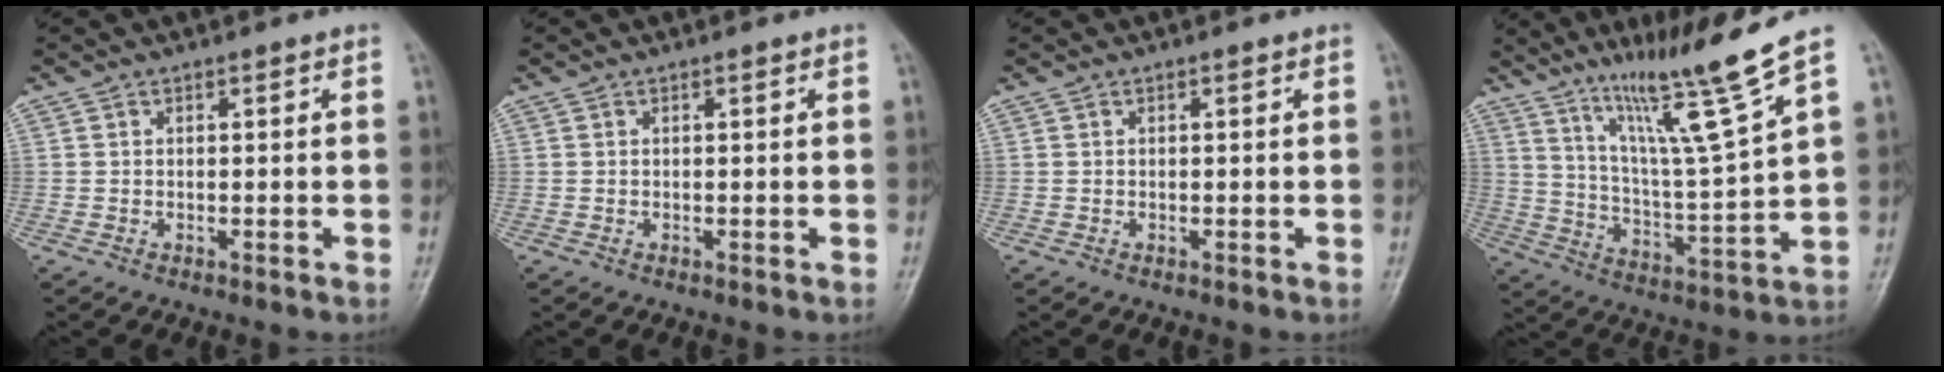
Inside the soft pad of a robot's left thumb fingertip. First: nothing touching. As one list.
[{"total": 0.0}, {"total": 0.0}, {"total": 15.3, "force": [10.3, -1.0, 11.2], "torque": [-0.183, -0.071, 0.182]}]